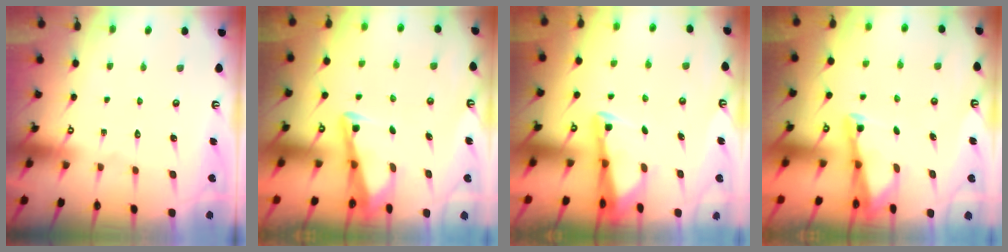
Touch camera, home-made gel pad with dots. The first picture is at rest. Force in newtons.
{"total": 3.3, "press": 3.3, "slide": 0.4}
{"total": 2.7, "press": 2.7, "slide": 0.5}
{"total": 2.5, "press": 2.5, "slide": 0.1}